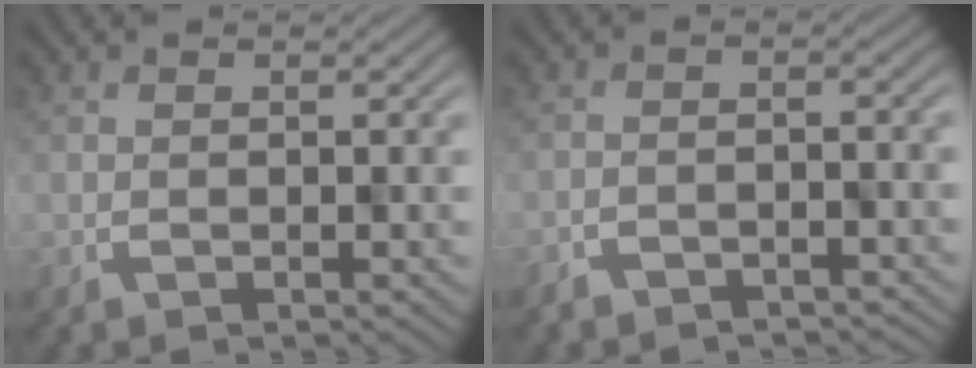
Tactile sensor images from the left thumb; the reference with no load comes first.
{"total": 2.9, "force": [-2.8, 0.7, 0.4], "torque": [-0.014, -0.008, -0.041]}